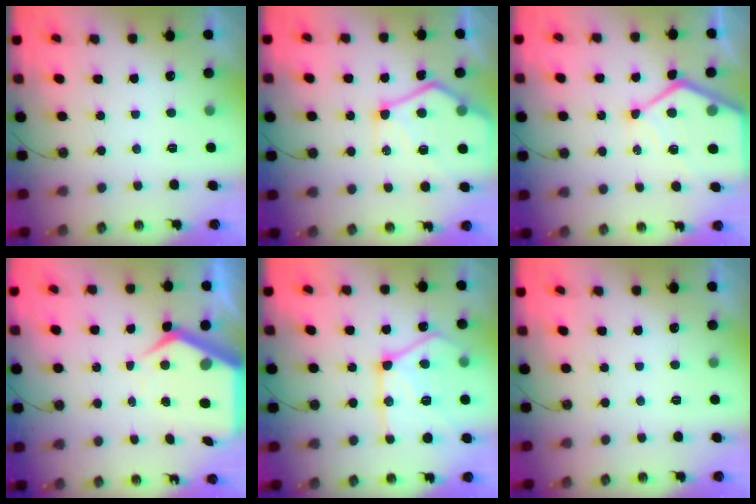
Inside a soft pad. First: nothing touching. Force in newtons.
{"total": 17.4, "press": 17.3, "slide": 1.7}
{"total": 14.5, "press": 14.4, "slide": 1.3}
{"total": 8.2, "press": 8.2, "slide": 0.6}
{"total": 19.6, "press": 19.5, "slide": 2.0}
{"total": 0.0}